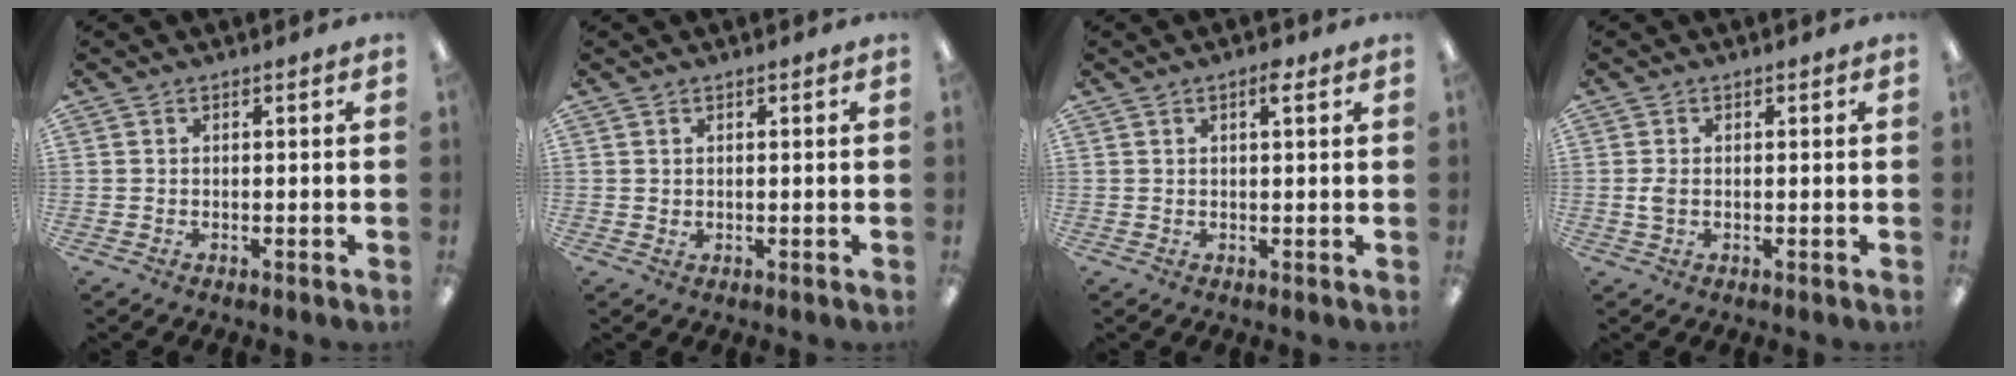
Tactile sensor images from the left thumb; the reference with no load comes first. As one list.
[{"total": 0.7, "force": [0.5, 0.6, 0.1], "torque": [-0.004, 0.002, 0.008]}, {"total": 2.9, "force": [1.6, 0.8, 2.3], "torque": [-0.034, -0.001, 0.023]}, {"total": 2.4, "force": [0.0, 1.5, 1.8], "torque": [-0.043, 0.003, -0.004]}]